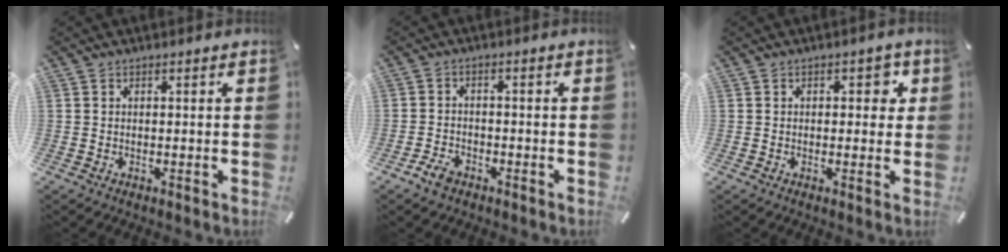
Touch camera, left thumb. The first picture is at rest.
{"total": 3.5, "force": [-2.5, 2.0, 1.6], "torque": [-0.040, 0.010, -0.050]}
{"total": 3.5, "force": [0.7, 2.2, 2.6], "torque": [-0.020, -0.001, 0.002]}